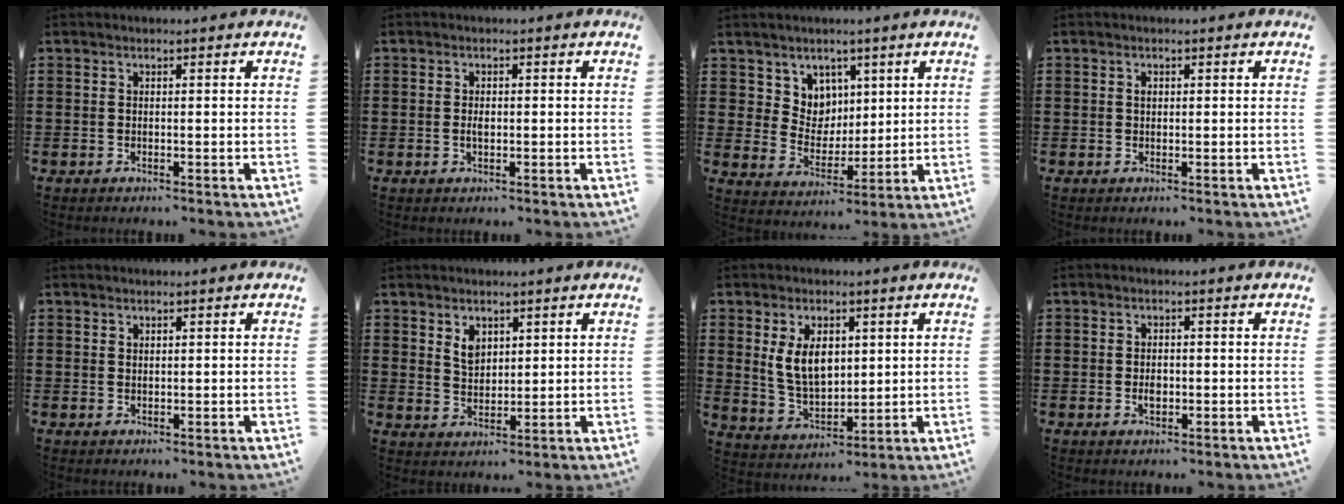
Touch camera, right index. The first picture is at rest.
{"total": 1.5, "force": [-0.1, 0.8, 1.3], "torque": [-0.027, 0.003, -0.003]}
{"total": 6.2, "force": [3.8, 4.9, 0.1], "torque": [-0.039, -0.009, 0.074]}
{"total": 0.7, "force": [0.2, 0.5, 0.5], "torque": [-0.011, 0.002, 0.004]}
{"total": 0.7, "force": [0.5, 0.4, 0.2], "torque": [-0.006, 0.002, 0.011]}
{"total": 3.3, "force": [1.9, 2.1, 1.6], "torque": [-0.033, 0.002, 0.033]}
{"total": 7.4, "force": [1.8, 4.5, 5.6], "torque": [-0.120, 0.007, 0.030]}
{"total": 2.1, "force": [-0.3, 1.2, 1.7], "torque": [-0.025, 0.000, -0.008]}